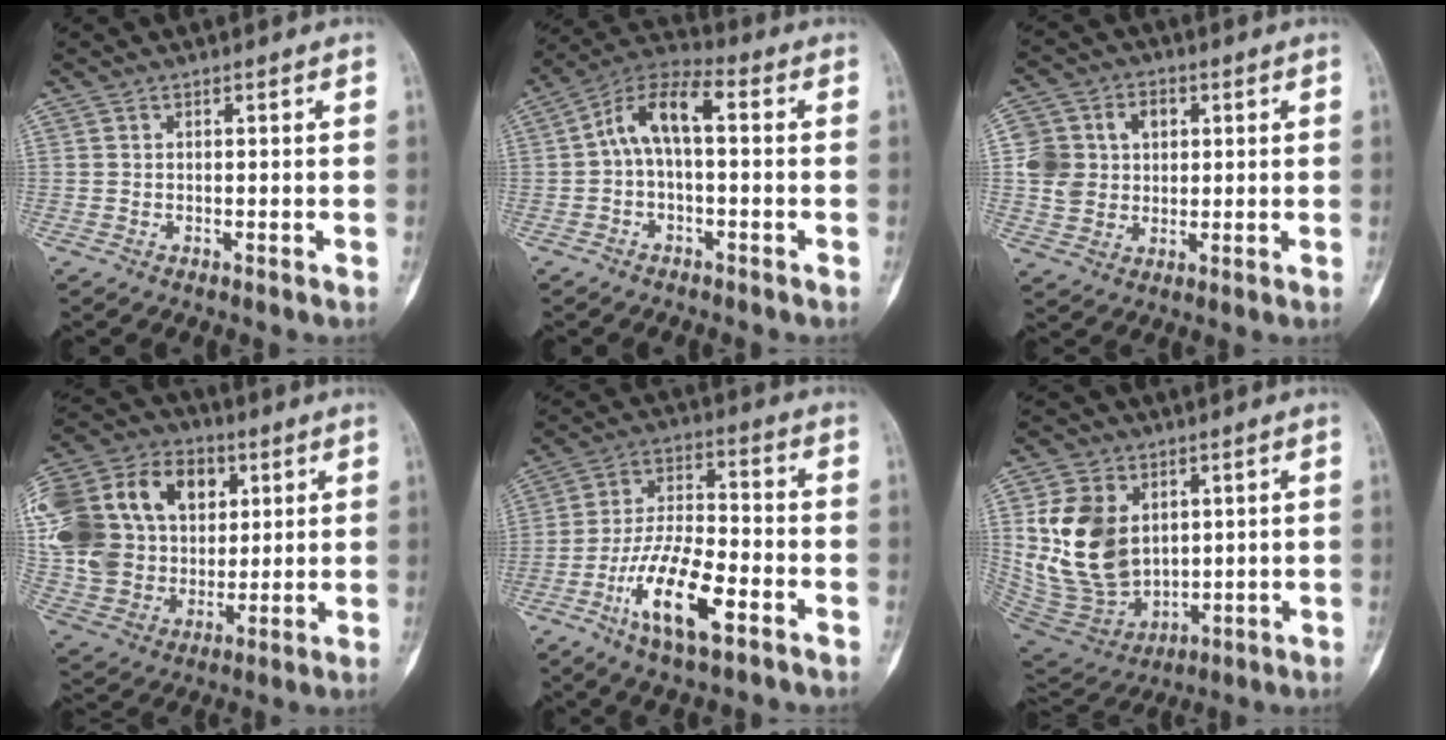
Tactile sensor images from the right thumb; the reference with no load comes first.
{"total": 9.1, "force": [0.3, 4.2, 8.0], "torque": [-0.147, 0.042, -0.005]}
{"total": 10.2, "force": [1.9, 8.7, 4.9], "torque": [-0.058, 0.008, 0.036]}
{"total": 30.0, "force": [8.0, 22.5, 18.2], "torque": [-0.388, 0.057, 0.158]}
{"total": 14.5, "force": [-6.8, 5.0, 11.8], "torque": [-0.224, 0.033, -0.121]}
{"total": 17.0, "force": [3.4, 12.6, 10.9], "torque": [-0.174, -0.020, 0.086]}